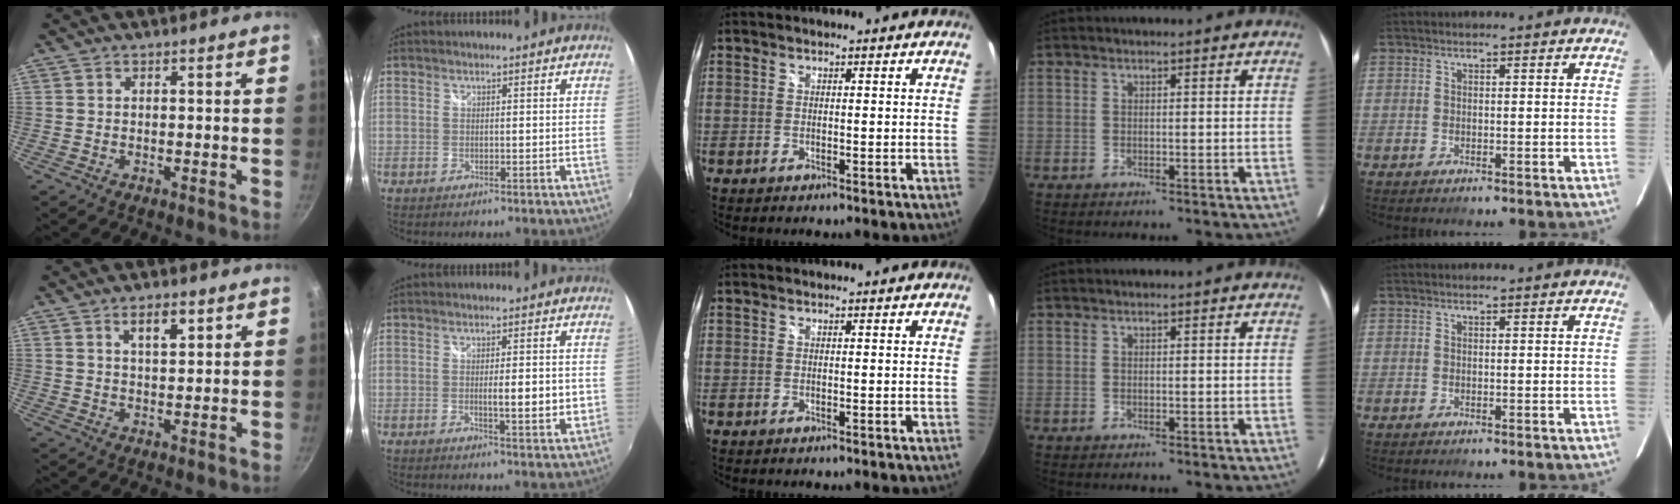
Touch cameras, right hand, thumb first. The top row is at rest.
{"thumb": {"total": 4.6, "force": [2.3, 1.9, 3.4], "torque": [-0.050, -0.010, 0.040]}, "index": {"total": 5.3, "force": [-0.3, 0.9, 5.2], "torque": [-0.082, -0.011, -0.002]}}